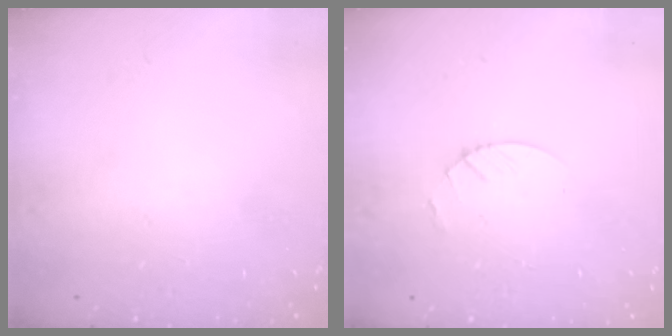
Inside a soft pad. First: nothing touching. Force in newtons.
{"total": 3.0, "press": 3.0, "slide": 0.3}